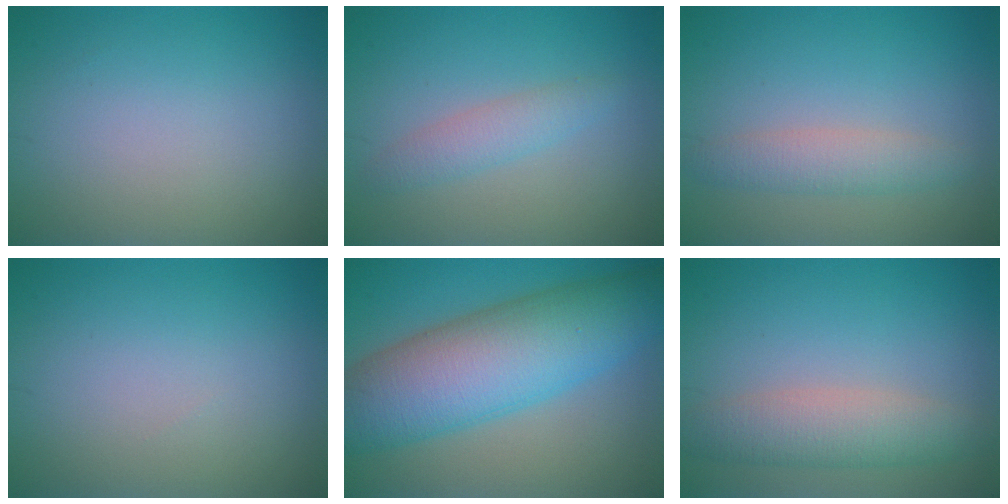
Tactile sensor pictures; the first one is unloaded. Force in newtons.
{"total": 2.1, "press": 2.1, "slide": 0.1}
{"total": 2.5, "press": 2.5, "slide": 0.1}
{"total": 0.0}
{"total": 11.4, "press": 11.4, "slide": 0.2}
{"total": 4.1, "press": 4.1, "slide": 0.3}